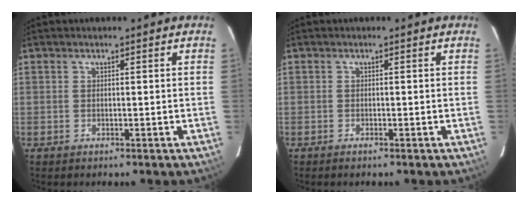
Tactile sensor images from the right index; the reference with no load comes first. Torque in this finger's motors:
{"motor_torque": [0.02, 0.05, 0.08, 0.01]}